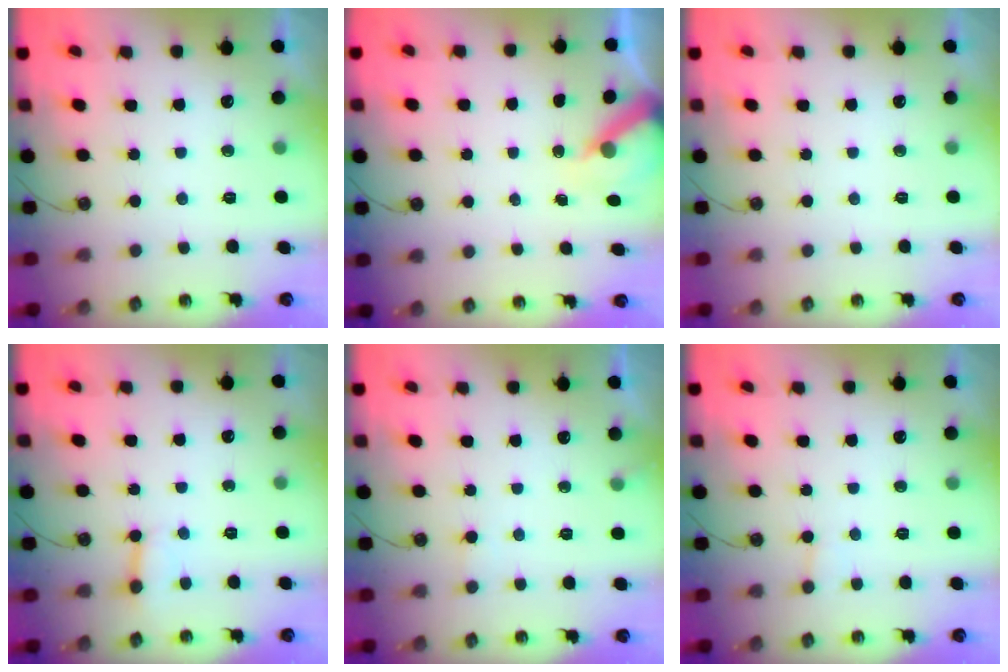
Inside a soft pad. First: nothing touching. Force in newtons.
{"total": 6.4, "press": 6.4, "slide": 0.8}
{"total": 0.0}
{"total": 3.0, "press": 3.0, "slide": 0.3}
{"total": 5.1, "press": 5.1, "slide": 0.4}
{"total": 4.7, "press": 4.6, "slide": 0.4}